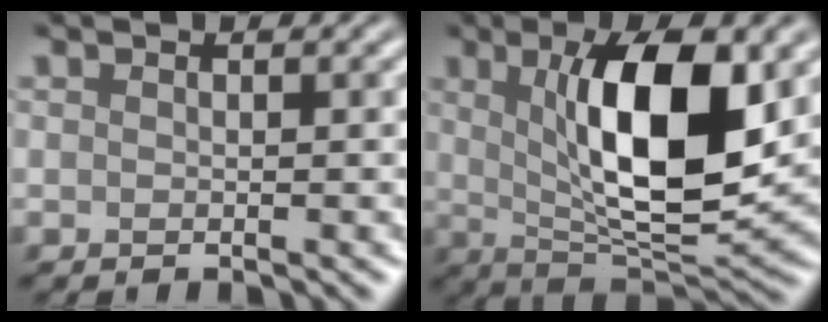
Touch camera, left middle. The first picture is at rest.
{"total": 10.6, "force": [2.4, 3.4, 9.8], "torque": [-0.155, -0.010, 0.047]}